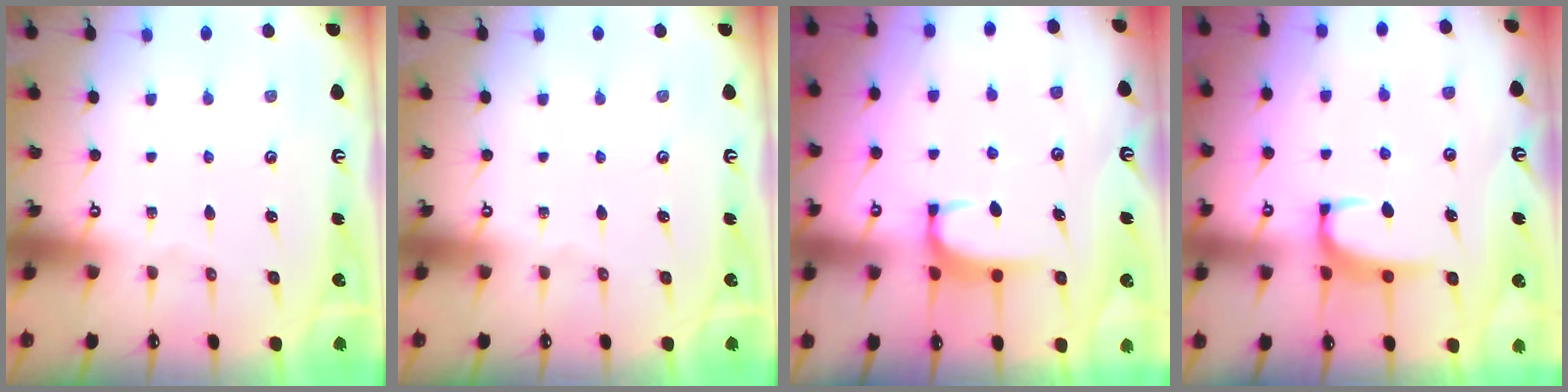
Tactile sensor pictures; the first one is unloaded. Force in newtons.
{"total": 0.0}
{"total": 1.6, "press": 1.5, "slide": 0.5}
{"total": 2.3, "press": 2.2, "slide": 0.6}